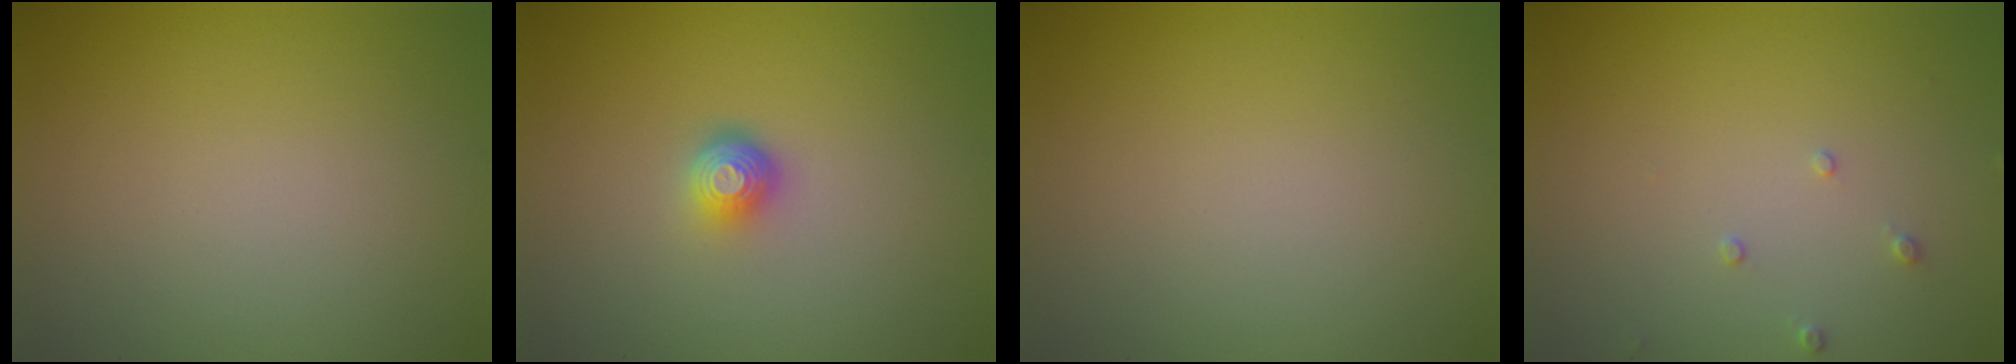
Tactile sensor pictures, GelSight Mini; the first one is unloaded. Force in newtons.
{"total": 1.9, "press": 1.4, "slide": 1.2}
{"total": 0.0}
{"total": 0.8, "press": 0.8, "slide": 0.2}